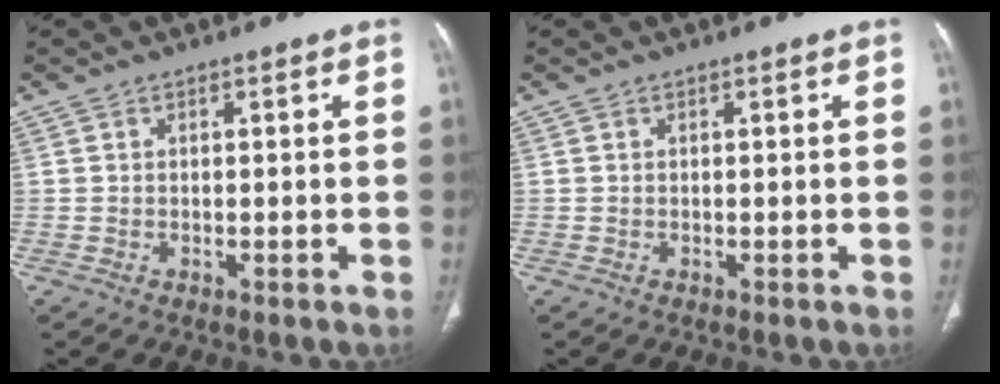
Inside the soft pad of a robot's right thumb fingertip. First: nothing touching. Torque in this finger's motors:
{"motor_torque": [0.00, 0.00, -0.26, 0.26, 0.01]}